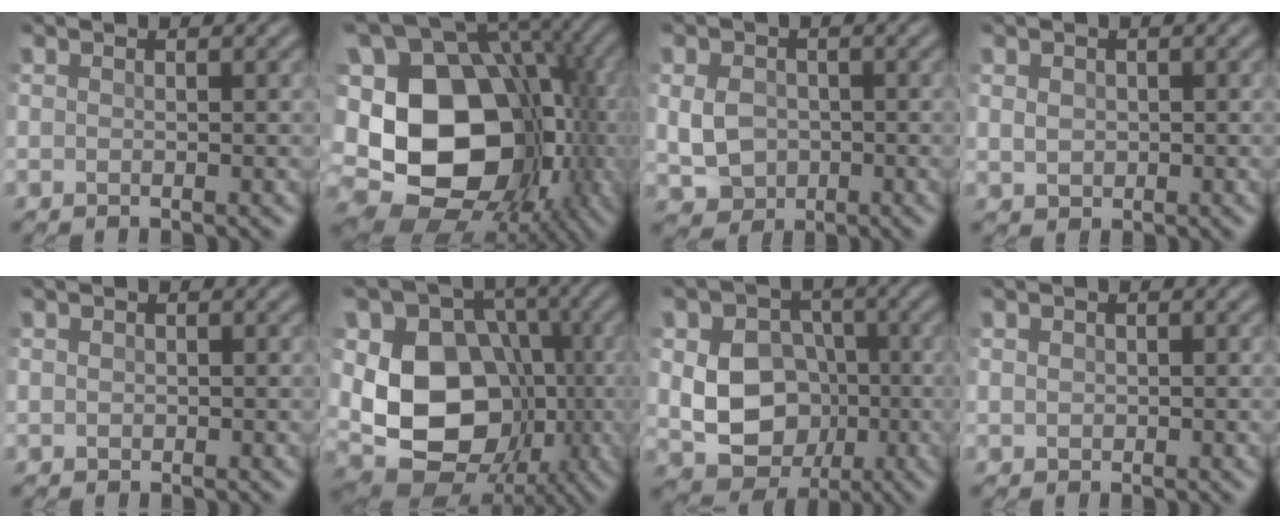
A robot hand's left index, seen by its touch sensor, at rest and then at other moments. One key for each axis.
{"total": 19.0, "fx": -2.5, "fy": 14.1, "fz": 12.5, "tx": -0.212, "ty": -0.010, "tz": -0.026}
{"total": 4.1, "fx": -0.7, "fy": 3.3, "fz": 2.3, "tx": -0.051, "ty": -0.009, "tz": -0.012}
{"total": 1.9, "fx": 0.2, "fy": 1.6, "fz": 1.0, "tx": -0.025, "ty": 0.000, "tz": 0.005}
{"total": 0.6, "fx": 0.1, "fy": 0.6, "fz": 0.2, "tx": -0.004, "ty": -0.004, "tz": 0.003}
{"total": 12.8, "fx": -1.0, "fy": 10.0, "fz": 7.9, "tx": -0.131, "ty": -0.025, "tz": -0.018}
{"total": 8.8, "fx": -1.0, "fy": 7.2, "fz": 5.0, "tx": -0.072, "ty": -0.021, "tz": -0.022}
{"total": 0.9, "fx": 0.1, "fy": 0.8, "fz": 0.4, "tx": -0.007, "ty": -0.005, "tz": 0.005}